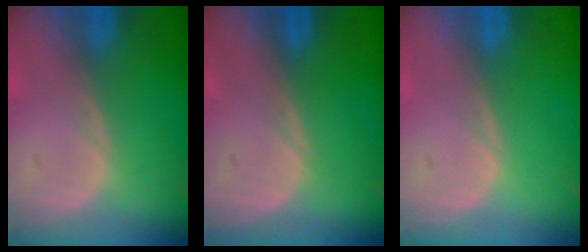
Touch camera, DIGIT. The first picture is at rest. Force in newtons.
{"total": 0.0}
{"total": 0.0}